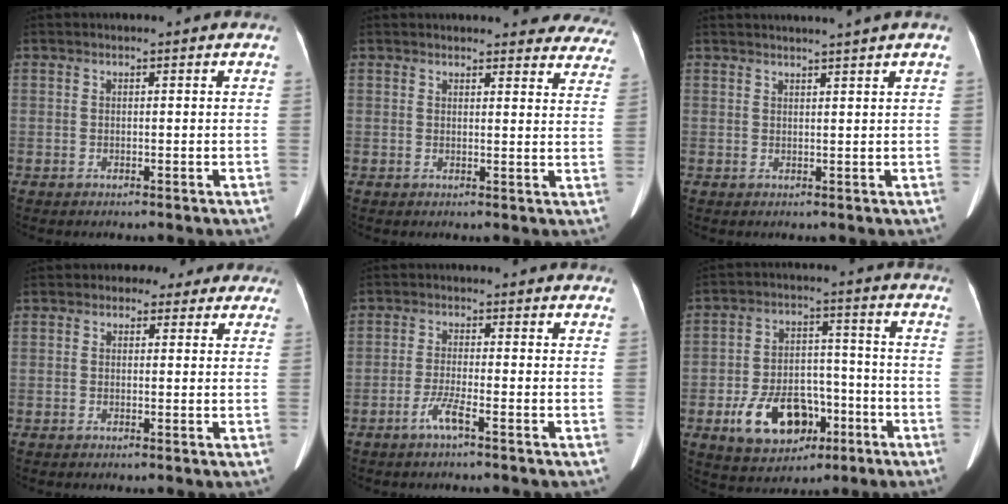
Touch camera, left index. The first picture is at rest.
{"total": 16.4, "force": [15.4, 4.2, 3.7], "torque": [-0.011, -0.028, 0.150]}
{"total": 4.4, "force": [3.7, -1.2, 1.9], "torque": [-0.019, 0.013, 0.047]}
{"total": 4.3, "force": [2.7, 3.1, 1.3], "torque": [-0.004, 0.017, 0.024]}
{"total": 3.2, "force": [-2.1, -0.2, 2.4], "torque": [-0.053, -0.005, -0.044]}
{"total": 12.0, "force": [-5.4, 7.6, 7.6], "torque": [-0.139, 0.015, -0.078]}